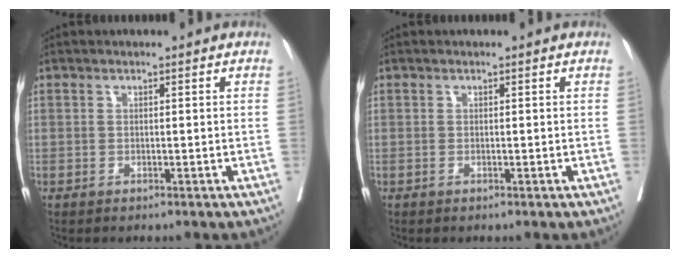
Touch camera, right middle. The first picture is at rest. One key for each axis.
{"total": 0.0}